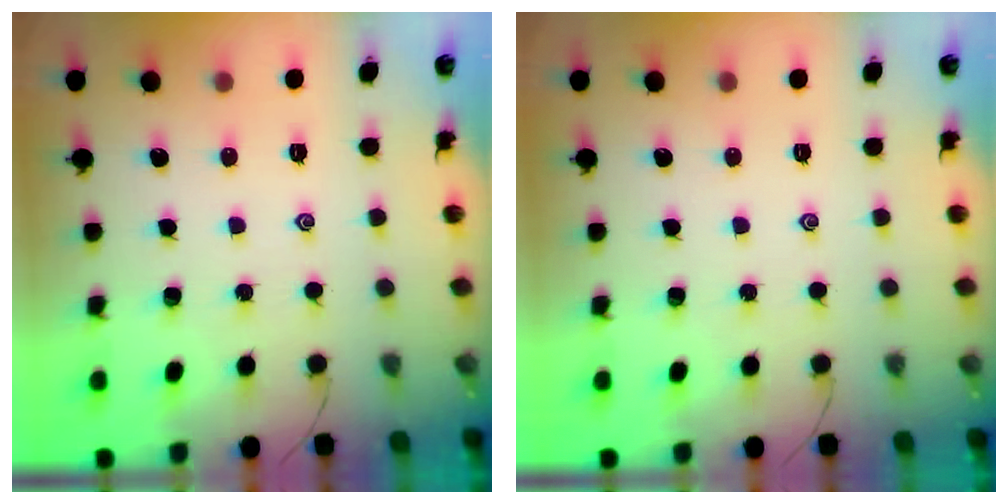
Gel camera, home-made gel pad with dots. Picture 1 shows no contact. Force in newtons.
{"total": 0.0}